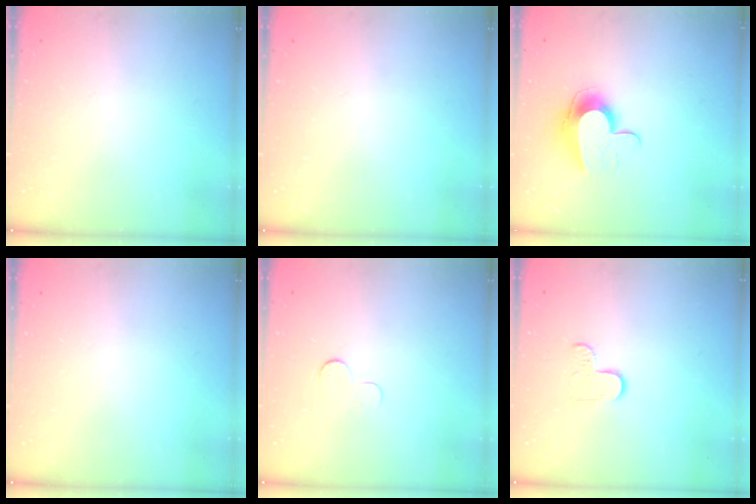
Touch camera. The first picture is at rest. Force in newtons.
{"total": 0.0}
{"total": 11.8, "press": 11.7, "slide": 0.7}
{"total": 0.0}
{"total": 3.6, "press": 3.6, "slide": 0.3}
{"total": 3.7, "press": 3.7, "slide": 0.4}